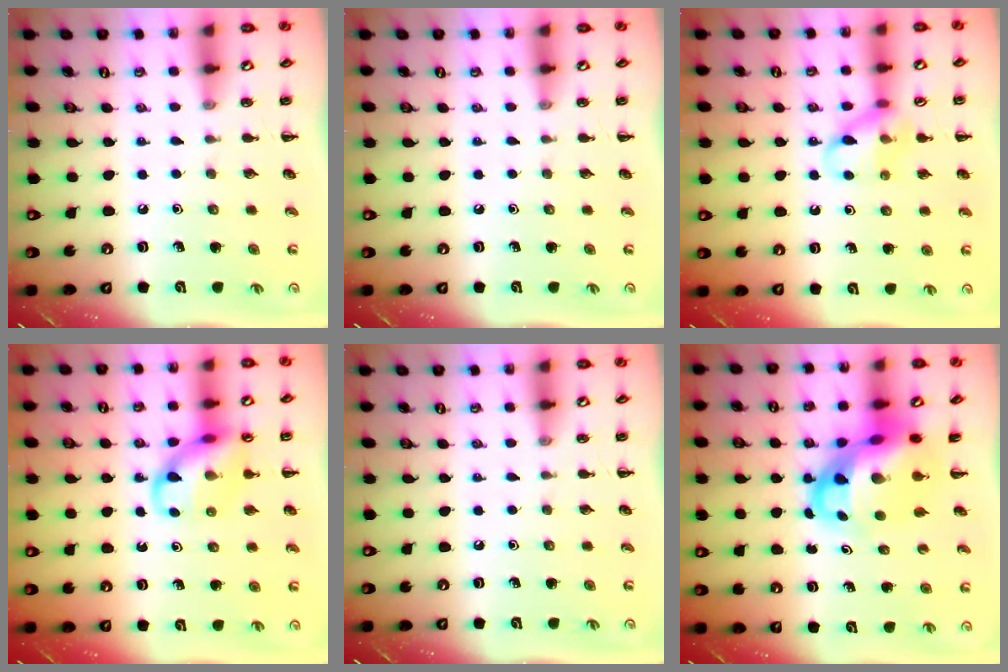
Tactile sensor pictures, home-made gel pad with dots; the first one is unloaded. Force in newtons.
{"total": 0.0}
{"total": 12.0, "press": 11.9, "slide": 1.7}
{"total": 12.7, "press": 12.5, "slide": 1.8}
{"total": 0.0}
{"total": 9.8, "press": 9.4, "slide": 2.7}